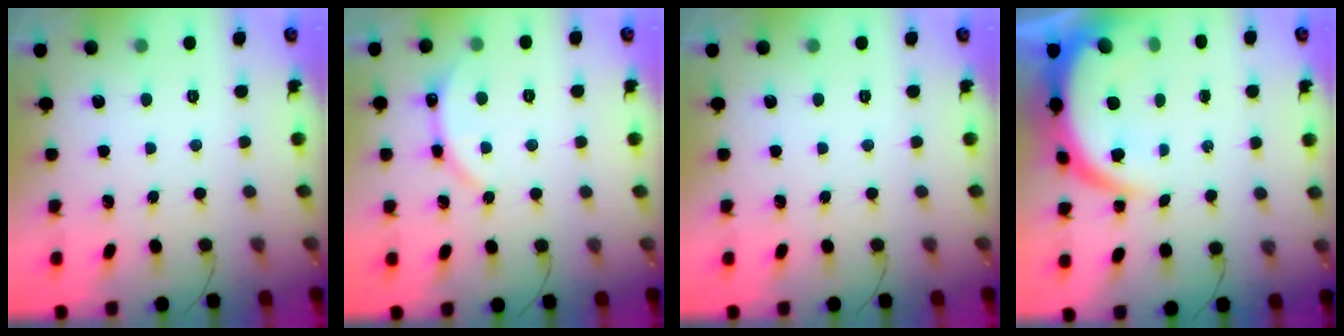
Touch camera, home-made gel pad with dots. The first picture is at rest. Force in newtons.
{"total": 3.6, "press": 3.6, "slide": 0.4}
{"total": 0.0}
{"total": 8.5, "press": 8.5, "slide": 0.8}